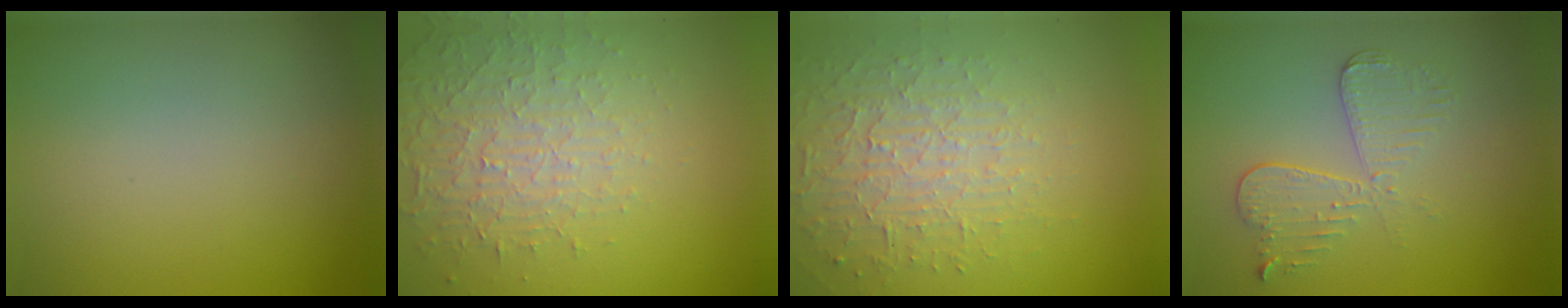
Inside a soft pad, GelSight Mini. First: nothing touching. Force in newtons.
{"total": 4.5, "press": 3.1, "slide": 3.4}
{"total": 3.7, "press": 3.2, "slide": 1.9}
{"total": 3.4, "press": 3.0, "slide": 1.7}